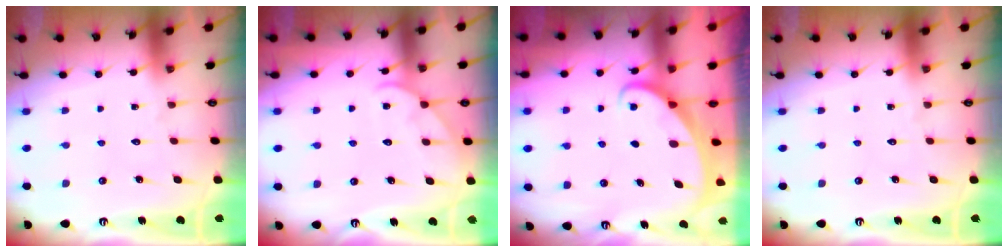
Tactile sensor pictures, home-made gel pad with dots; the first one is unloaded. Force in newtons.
{"total": 4.6, "press": 4.6, "slide": 0.5}
{"total": 1.7, "press": 1.7, "slide": 0.2}
{"total": 0.0}